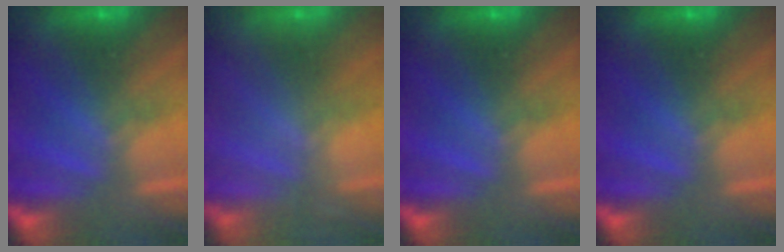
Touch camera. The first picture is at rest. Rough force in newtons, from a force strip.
{"total": 2.5}
{"total": 0.0}
{"total": 0.0}